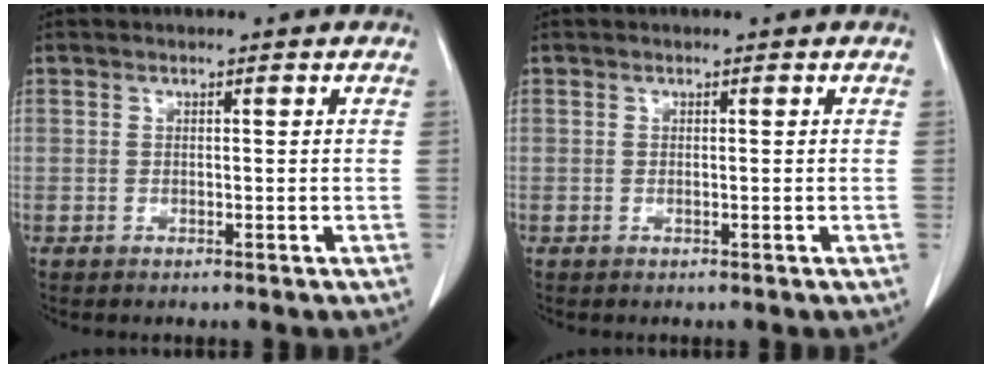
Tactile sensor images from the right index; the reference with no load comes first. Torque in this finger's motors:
{"motor_torque": [0.08, -0.20, 0.03, 0.01]}